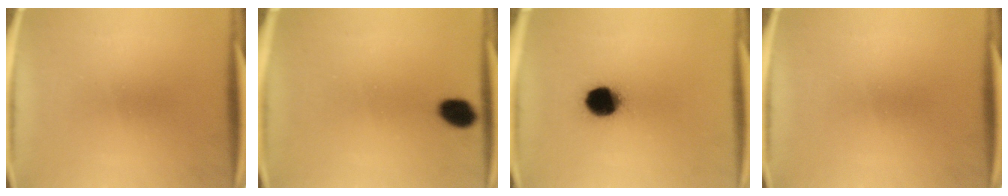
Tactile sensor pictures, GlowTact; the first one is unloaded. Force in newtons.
{"total": 5.1}
{"total": 10.5}
{"total": 0.0}